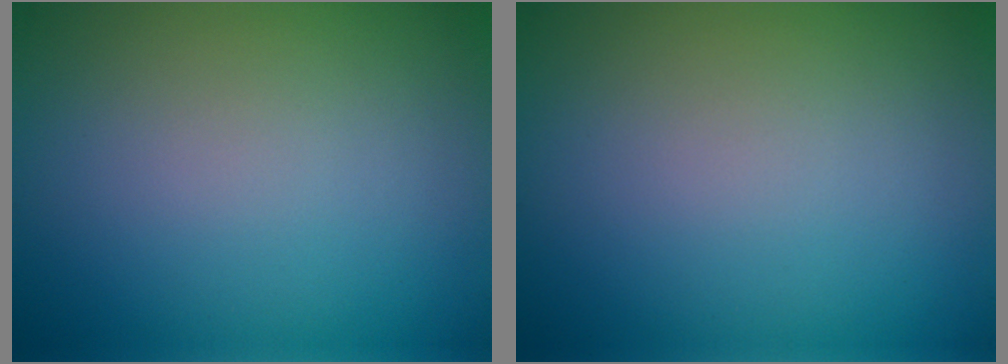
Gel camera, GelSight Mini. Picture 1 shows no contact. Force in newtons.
{"total": 0.0}